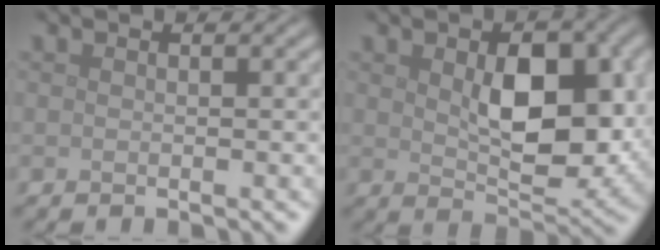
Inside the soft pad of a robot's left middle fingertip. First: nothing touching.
{"total": 7.9, "force": [0.8, 4.3, 6.6], "torque": [-0.108, -0.011, 0.024]}